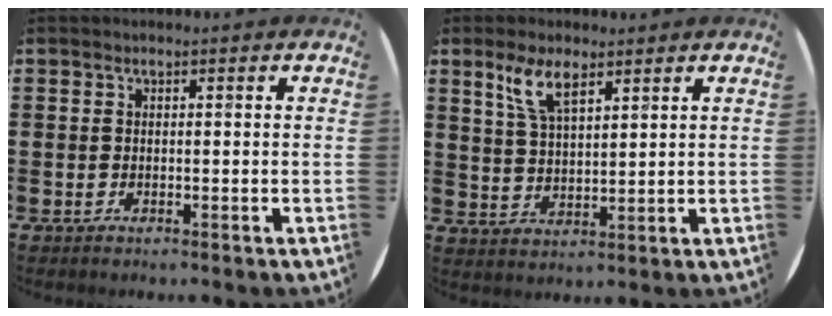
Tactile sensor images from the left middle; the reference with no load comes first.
{"total": 5.5, "force": [3.8, 1.8, 3.5], "torque": [-0.079, 0.003, 0.068]}